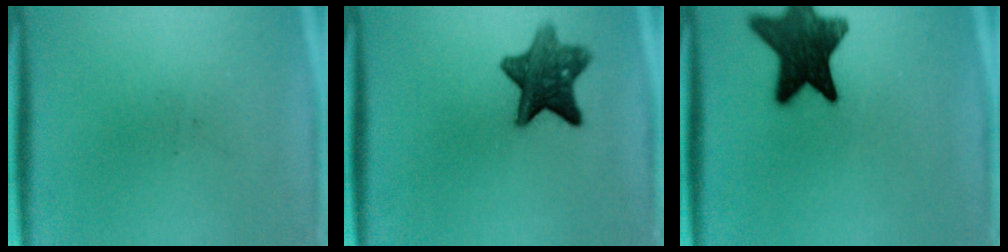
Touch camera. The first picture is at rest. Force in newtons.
{"total": 9.1}
{"total": 14.9}